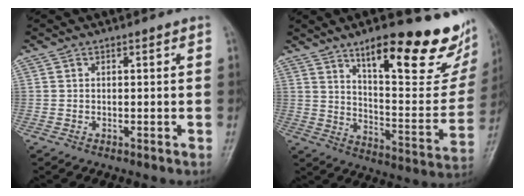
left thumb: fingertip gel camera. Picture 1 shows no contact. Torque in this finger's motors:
{"motor_torque": [0.95, 0.91, 1.48, -1.29, 0.27]}